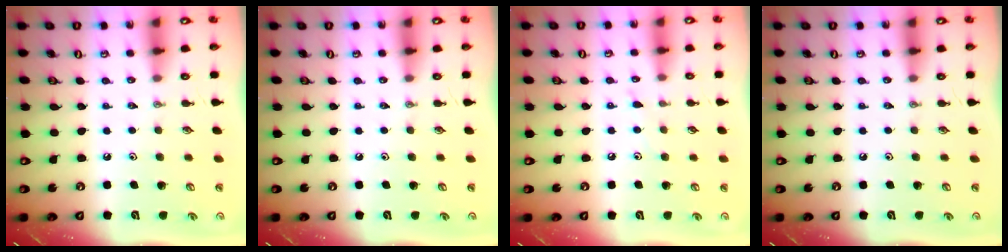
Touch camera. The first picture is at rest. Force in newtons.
{"total": 0.0}
{"total": 4.8, "press": 4.7, "slide": 0.6}
{"total": 0.0}